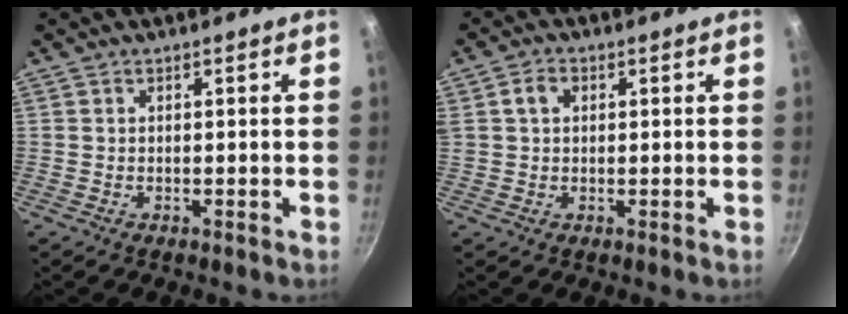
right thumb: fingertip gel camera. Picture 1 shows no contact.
{"total": 5.2, "force": [1.5, 3.8, 3.2], "torque": [-0.055, 0.013, 0.023]}